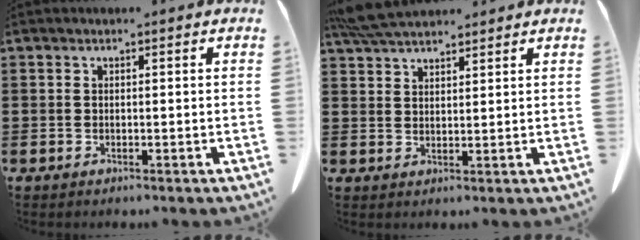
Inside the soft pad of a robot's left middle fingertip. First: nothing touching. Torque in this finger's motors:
{"motor_torque": [0.52, 0.35, 0.22, 0.10]}